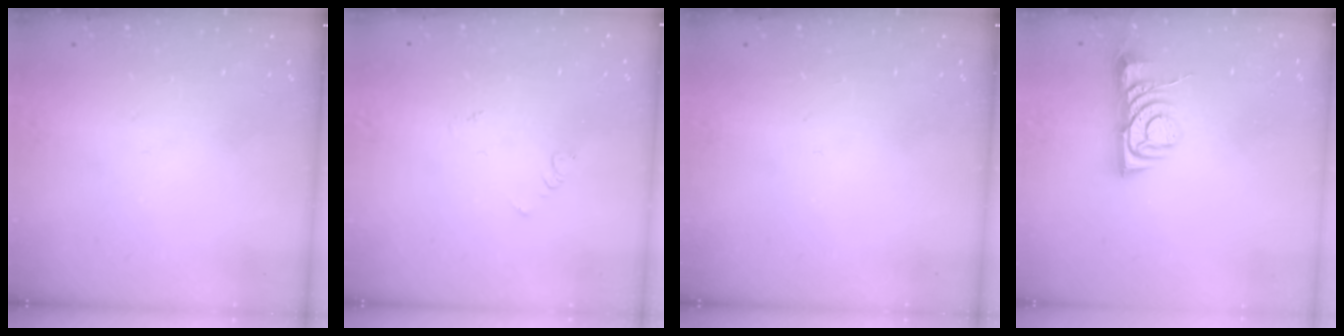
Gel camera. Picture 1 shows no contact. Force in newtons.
{"total": 1.9, "press": 1.9, "slide": 0.4}
{"total": 0.0}
{"total": 5.5, "press": 5.4, "slide": 0.7}